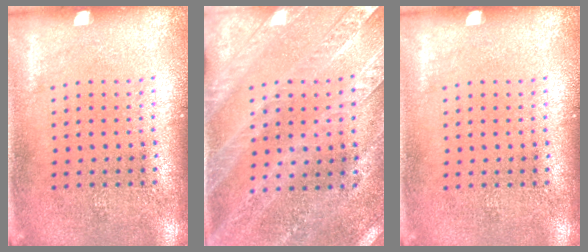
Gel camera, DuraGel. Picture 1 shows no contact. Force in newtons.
{"total": 2.6, "press": 2.4, "slide": 1.2}
{"total": 0.0}